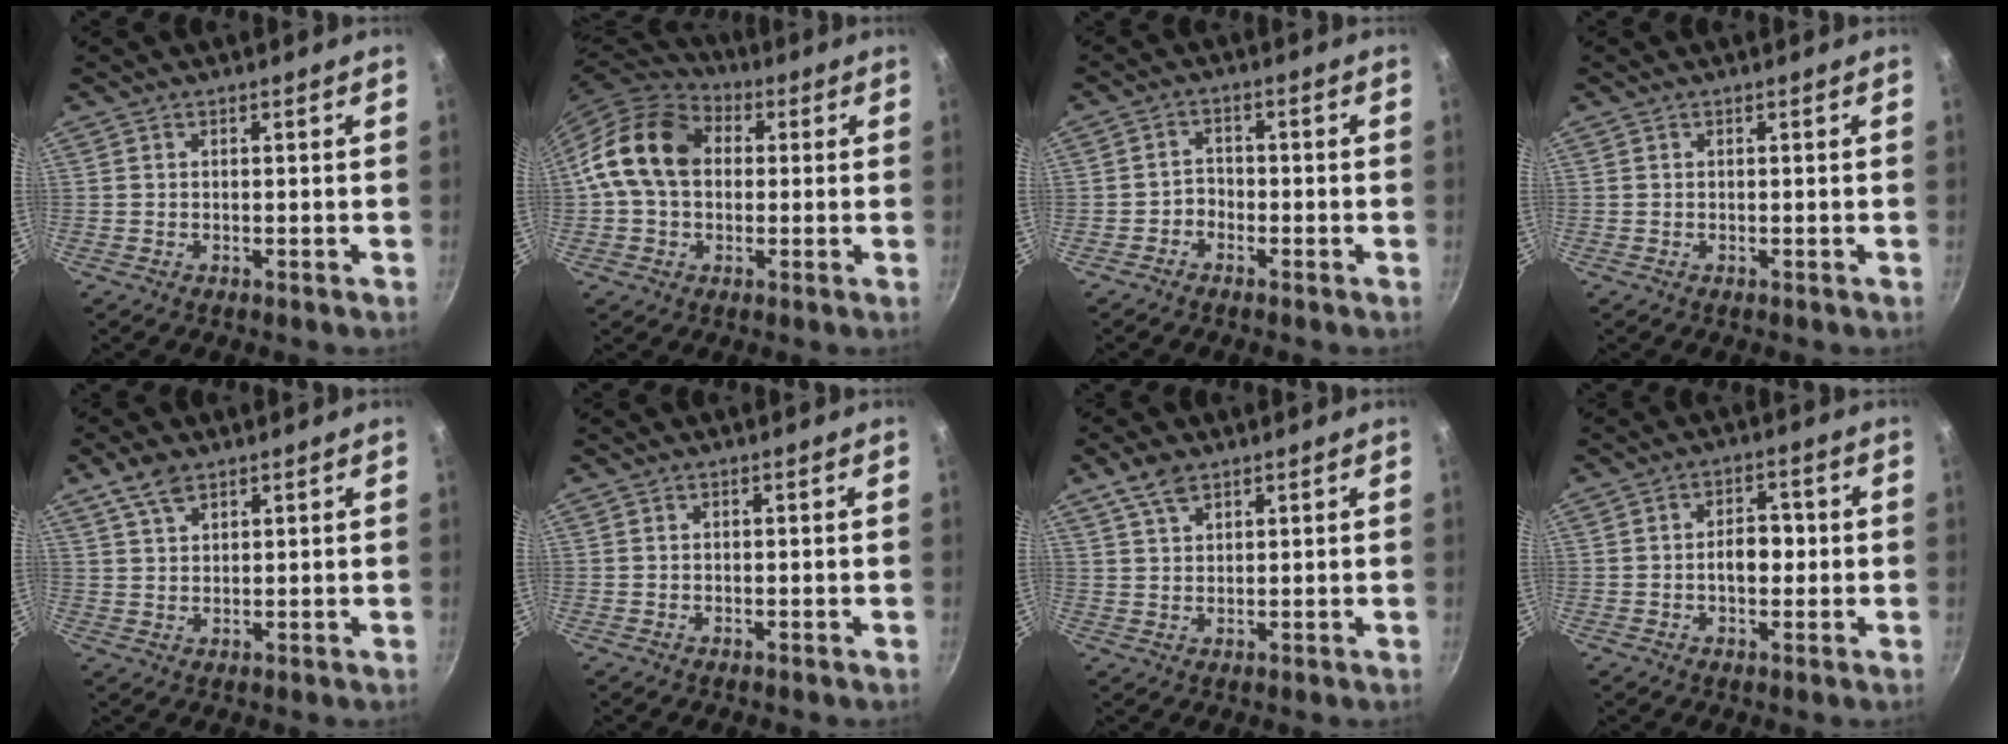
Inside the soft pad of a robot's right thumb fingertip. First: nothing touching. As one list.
[{"total": 15.0, "force": [1.4, 11.3, 9.8], "torque": [-0.152, 0.028, 0.008]}, {"total": 2.4, "force": [-1.4, 1.8, 0.8], "torque": [0.002, 0.019, -0.029]}, {"total": 0.0}, {"total": 5.0, "force": [3.3, 2.5, 2.9], "torque": [-0.048, -0.009, 0.063]}, {"total": 0.0}, {"total": 4.9, "force": [3.2, 2.4, 2.8], "torque": [-0.046, -0.008, 0.061]}, {"total": 5.5, "force": [-0.4, 3.6, 4.2], "torque": [-0.035, 0.014, -0.009]}]